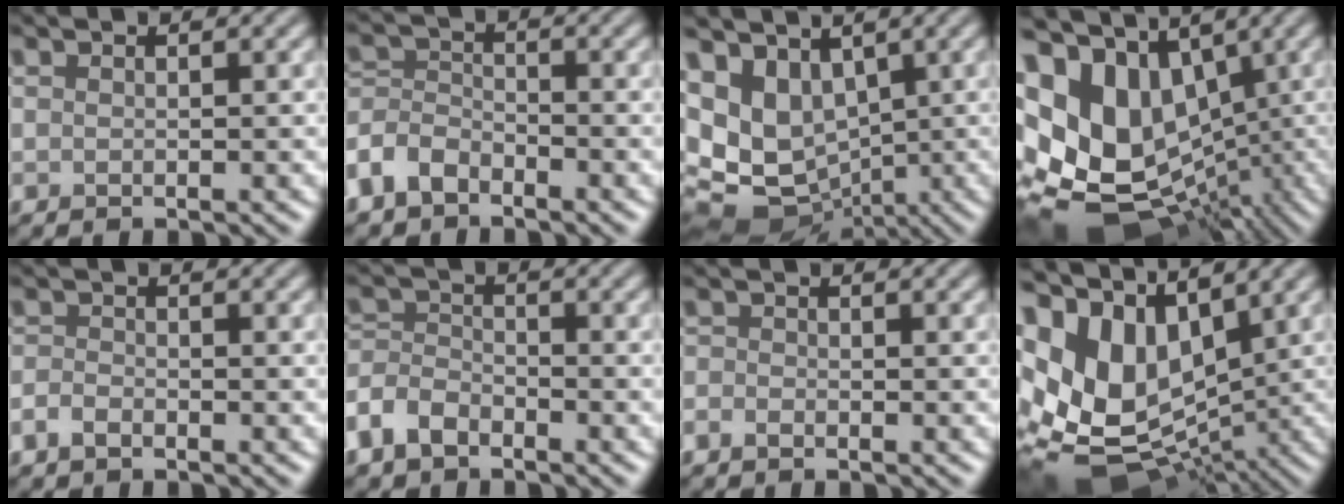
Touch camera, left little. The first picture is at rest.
{"total": 3.7, "force": [-2.6, 2.1, 1.5], "torque": [-0.034, 0.004, -0.065]}
{"total": 8.7, "force": [1.3, 6.7, 5.4], "torque": [-0.115, -0.011, 0.033]}
{"total": 14.7, "force": [1.6, 10.9, 9.9], "torque": [-0.206, -0.004, 0.048]}
{"total": 1.5, "force": [-1.0, 0.7, 0.8], "torque": [-0.016, 0.000, -0.025]}
{"total": 3.8, "force": [-2.6, 2.2, 1.6], "torque": [-0.036, 0.002, -0.065]}
{"total": 1.0, "force": [-0.8, 0.5, 0.5], "torque": [-0.007, -0.001, -0.019]}
{"total": 13.4, "force": [1.7, 9.3, 9.6], "torque": [-0.177, -0.003, 0.058]}